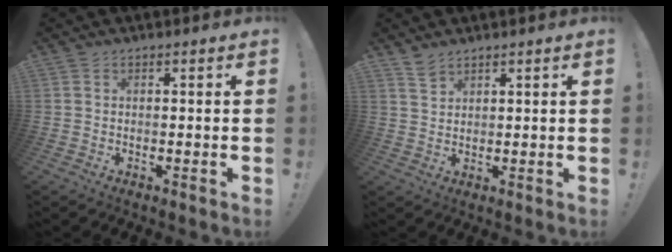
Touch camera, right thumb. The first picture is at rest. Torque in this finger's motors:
{"motor_torque": [-0.07, -0.05, -0.02, 0.33, 0.09]}